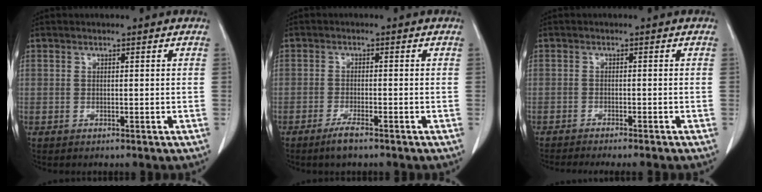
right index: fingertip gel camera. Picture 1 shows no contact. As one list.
[{"total": 3.0, "force": [-2.2, 0.3, 2.0], "torque": [-0.043, -0.004, -0.041]}, {"total": 8.3, "force": [-7.2, 0.5, 4.0], "torque": [-0.038, -0.014, -0.100]}]